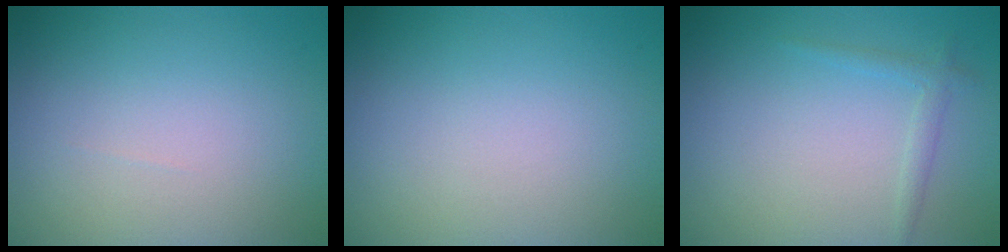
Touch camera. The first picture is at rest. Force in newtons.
{"total": 0.0}
{"total": 1.2, "press": 1.2, "slide": 0.0}